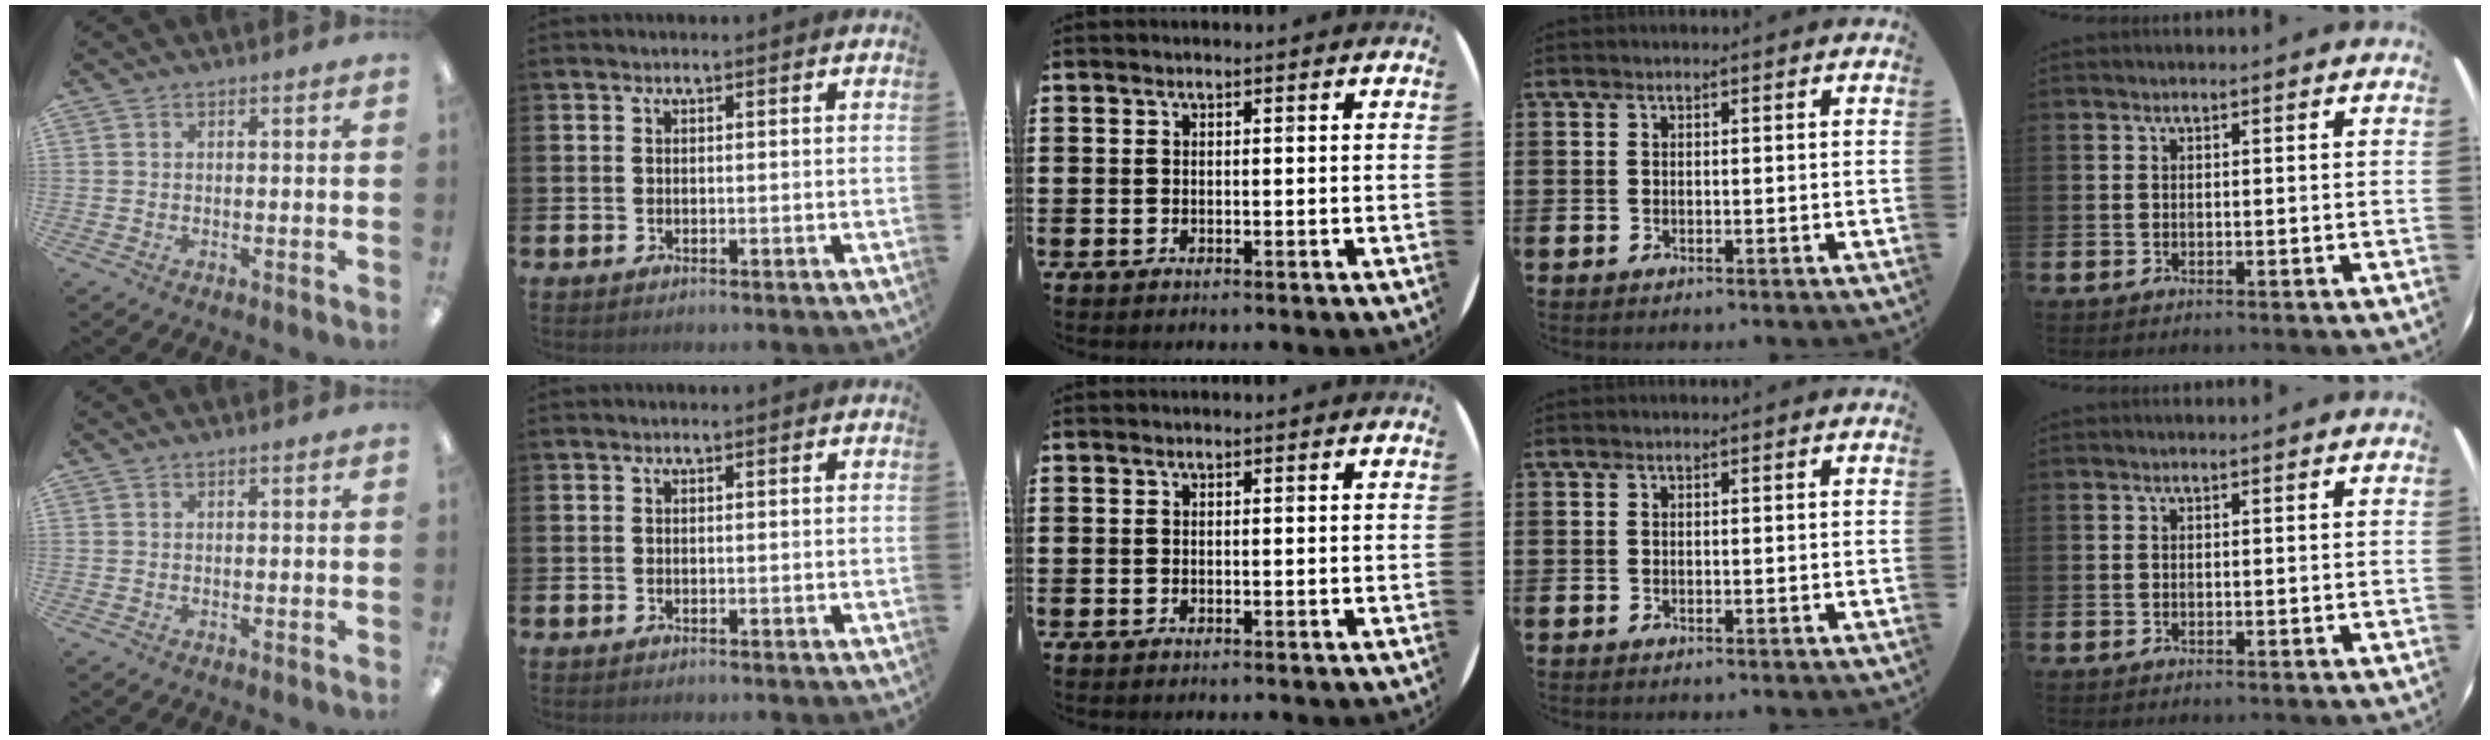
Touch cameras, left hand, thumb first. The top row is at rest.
{}